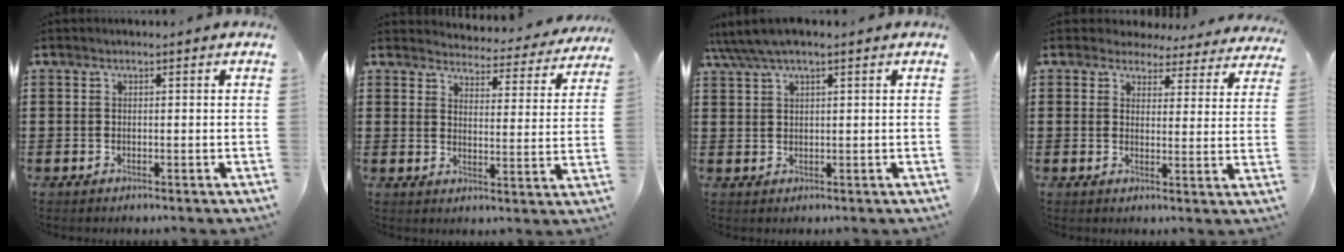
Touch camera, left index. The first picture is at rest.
{"total": 4.0, "force": [3.9, 0.2, 0.4], "torque": [-0.023, -0.035, 0.063]}
{"total": 3.0, "force": [1.9, 0.5, 2.2], "torque": [-0.045, 0.005, 0.035]}
{"total": 3.7, "force": [3.5, 1.2, 0.5], "torque": [-0.021, -0.017, 0.060]}